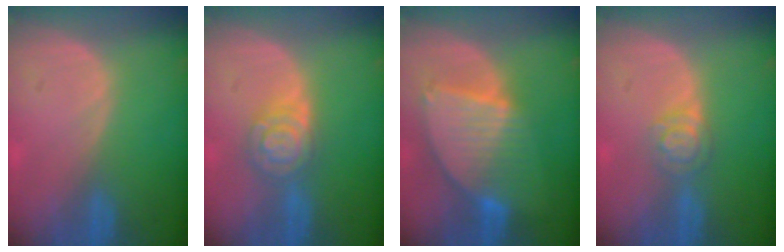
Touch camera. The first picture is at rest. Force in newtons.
{"total": 5.8, "press": 5.8, "slide": 0.3}
{"total": 8.7, "press": 7.5, "slide": 4.4}
{"total": 3.9, "press": 3.6, "slide": 1.5}